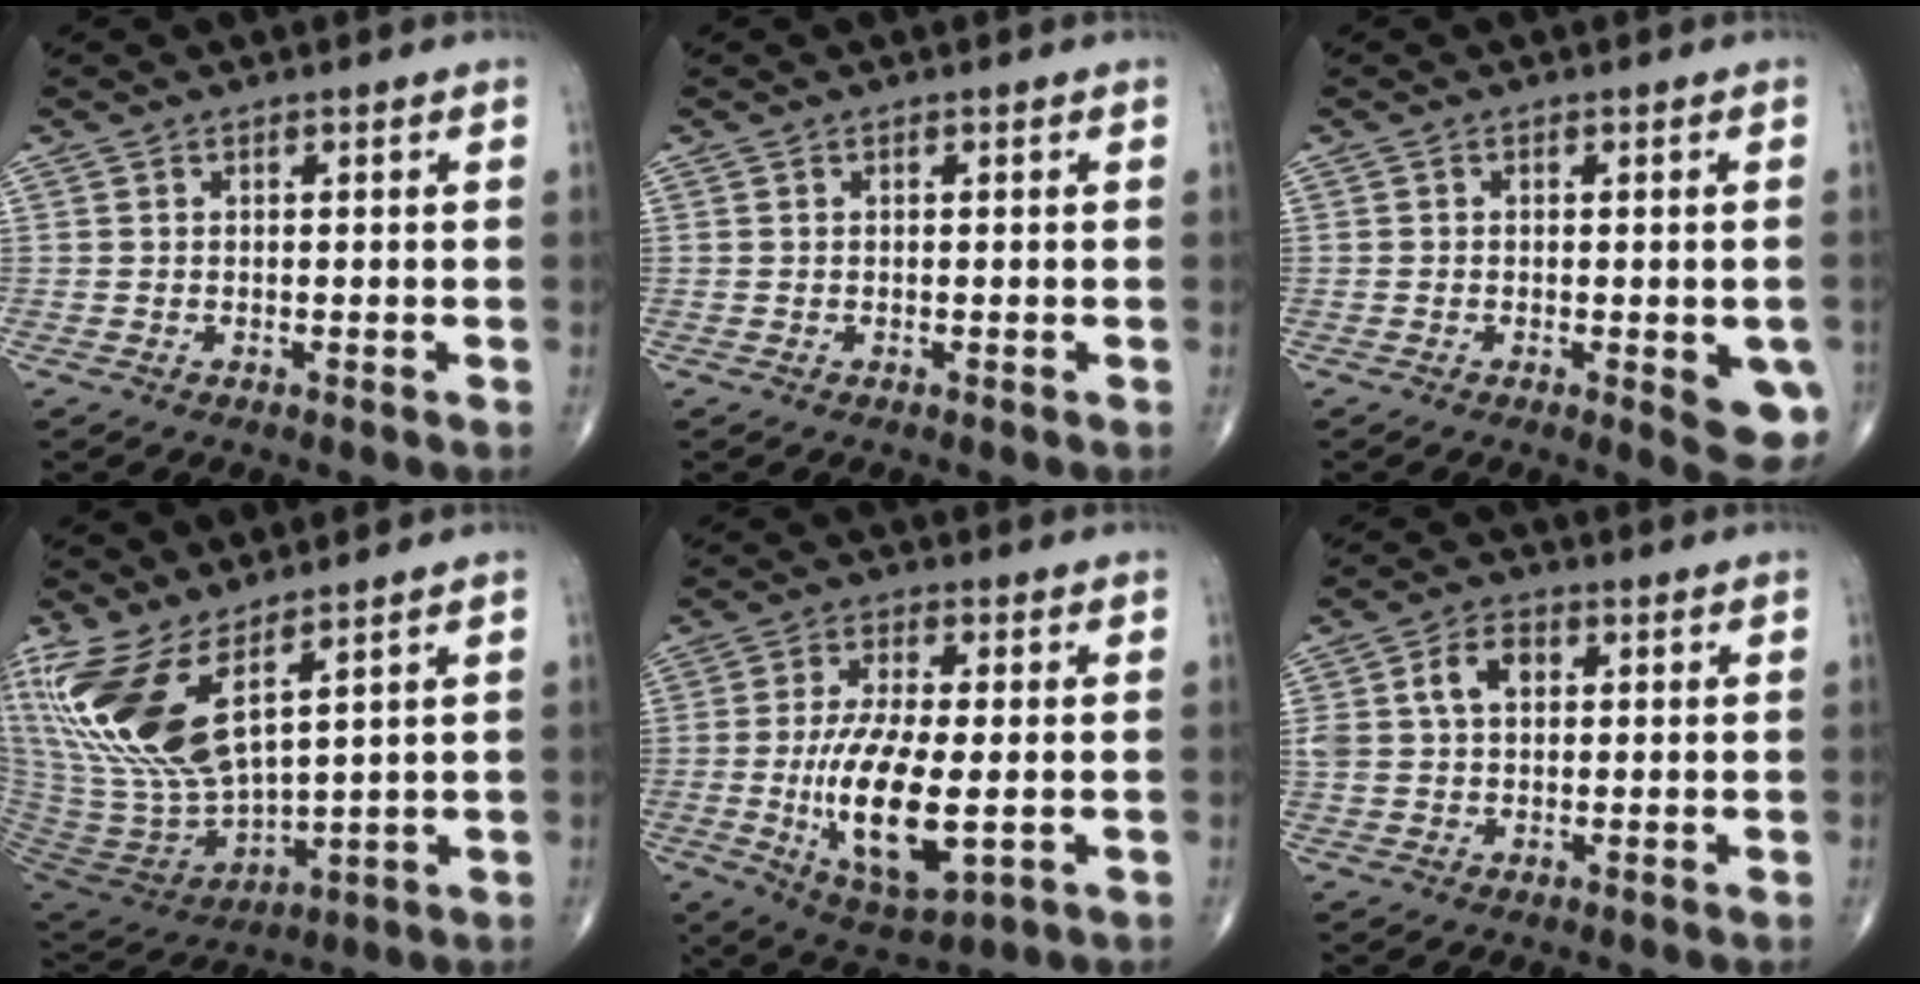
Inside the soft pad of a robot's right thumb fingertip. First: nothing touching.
{"total": 0.0}
{"total": 6.8, "force": [-1.8, 2.3, 6.1], "torque": [-0.055, -0.010, -0.021]}
{"total": 18.3, "force": [9.3, 6.8, 14.3], "torque": [-0.310, -0.055, 0.198]}
{"total": 15.2, "force": [-2.3, 5.7, 13.9], "torque": [-0.259, -0.016, -0.033]}
{"total": 6.8, "force": [1.6, 4.7, 4.7], "torque": [-0.087, 0.014, 0.030]}